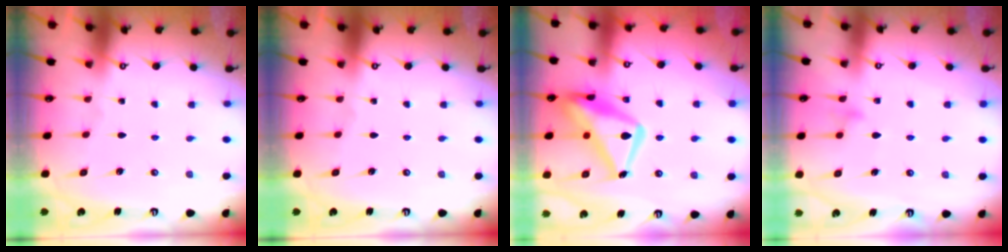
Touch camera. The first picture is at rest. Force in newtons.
{"total": 0.0}
{"total": 20.1, "press": 20.0, "slide": 1.6}
{"total": 10.8, "press": 10.7, "slide": 0.5}